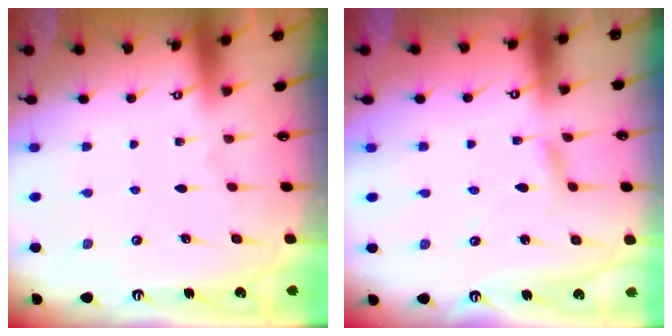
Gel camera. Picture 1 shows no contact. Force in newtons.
{"total": 3.3, "press": 3.2, "slide": 0.4}